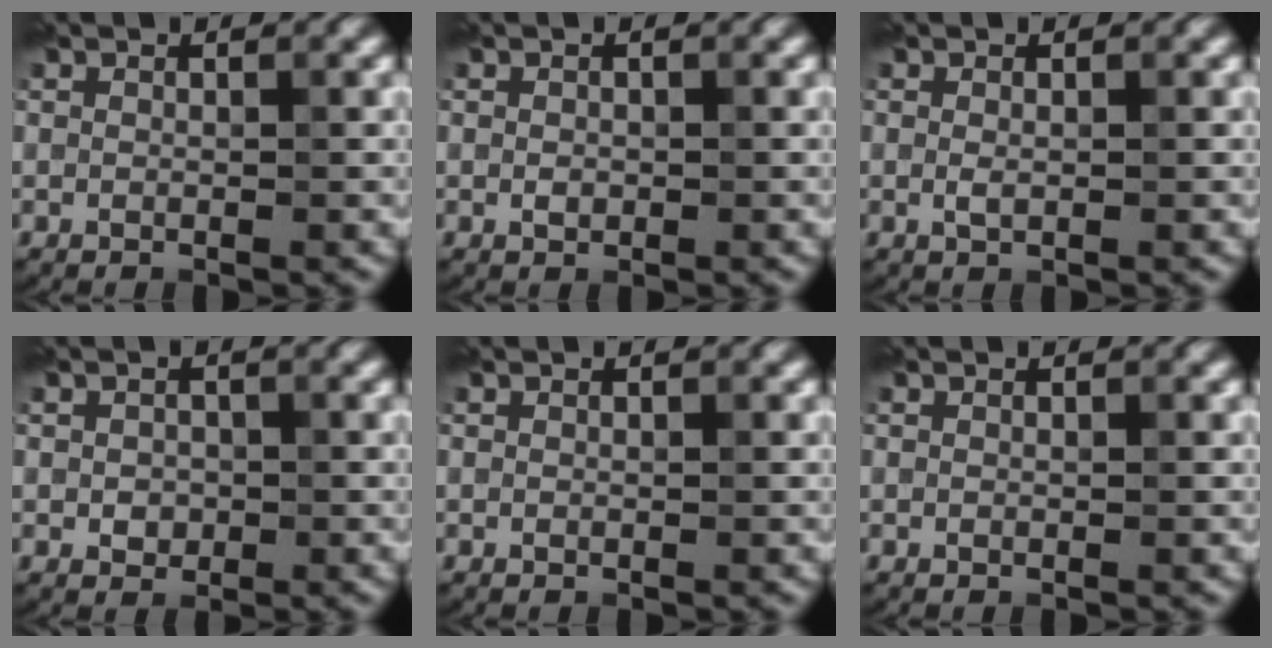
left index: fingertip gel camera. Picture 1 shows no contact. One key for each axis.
{"total": 0.6, "fx": -0.1, "fy": 0.5, "fz": 0.4, "tx": -0.008, "ty": -0.002, "tz": -0.004}
{"total": 0.8, "fx": 0.0, "fy": 0.4, "fz": 0.7, "tx": -0.015, "ty": -0.002, "tz": -0.001}
{"total": 1.2, "fx": 0.1, "fy": 1.1, "fz": 0.5, "tx": -0.008, "ty": -0.002, "tz": -0.002}
{"total": 0.0}
{"total": 0.0}